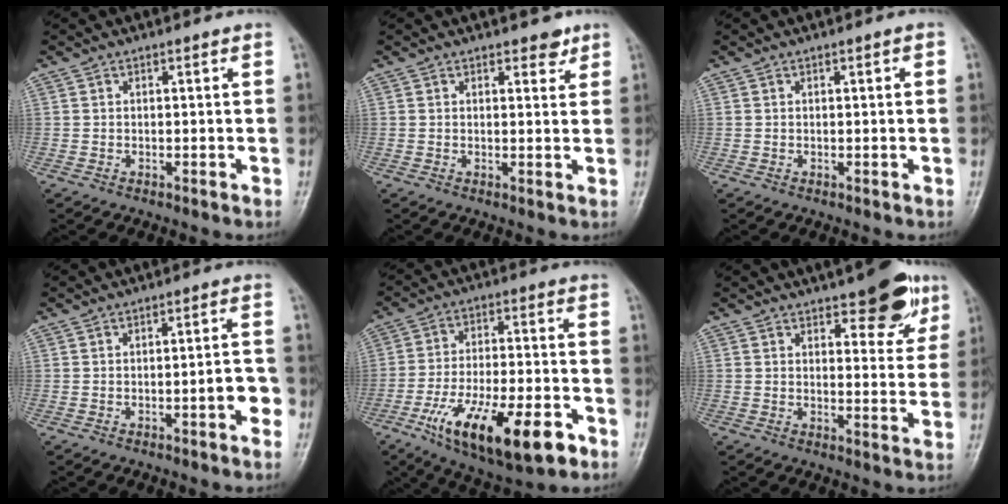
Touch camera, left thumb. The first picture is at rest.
{"total": 2.9, "force": [2.0, 1.4, 1.5], "torque": [-0.004, -0.010, 0.025]}
{"total": 1.1, "force": [0.3, 0.3, 1.0], "torque": [-0.014, 0.002, 0.003]}
{"total": 4.4, "force": [-1.6, 1.1, 4.0], "torque": [-0.049, 0.014, -0.020]}
{"total": 19.5, "force": [-9.2, 7.1, 15.6], "torque": [-0.268, 0.024, -0.143]}
{"total": 9.8, "force": [5.9, 4.0, 6.7], "torque": [-0.053, -0.028, 0.075]}